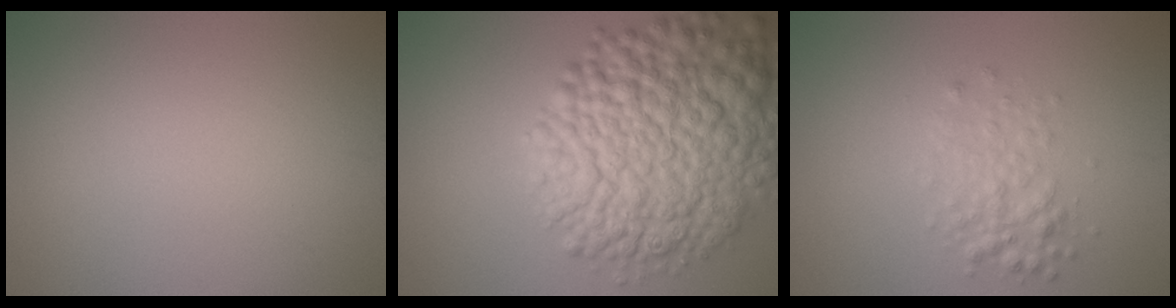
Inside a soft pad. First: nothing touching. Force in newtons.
{"total": 12.2, "press": 12.2, "slide": 0.4}
{"total": 2.5, "press": 2.5, "slide": 0.0}